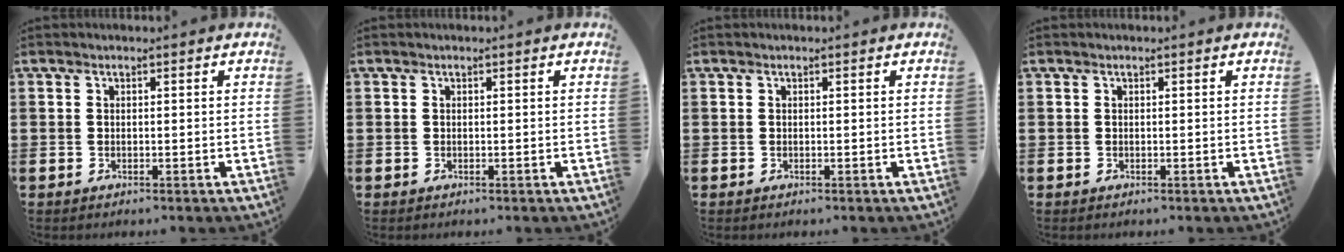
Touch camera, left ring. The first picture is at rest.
{"total": 0.0}
{"total": 0.0}
{"total": 0.0}